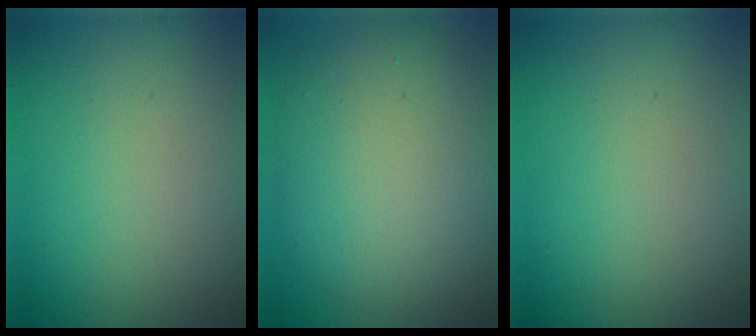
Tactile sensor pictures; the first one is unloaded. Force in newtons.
{"total": 9.5, "press": 9.5, "slide": 0.1}
{"total": 0.0}